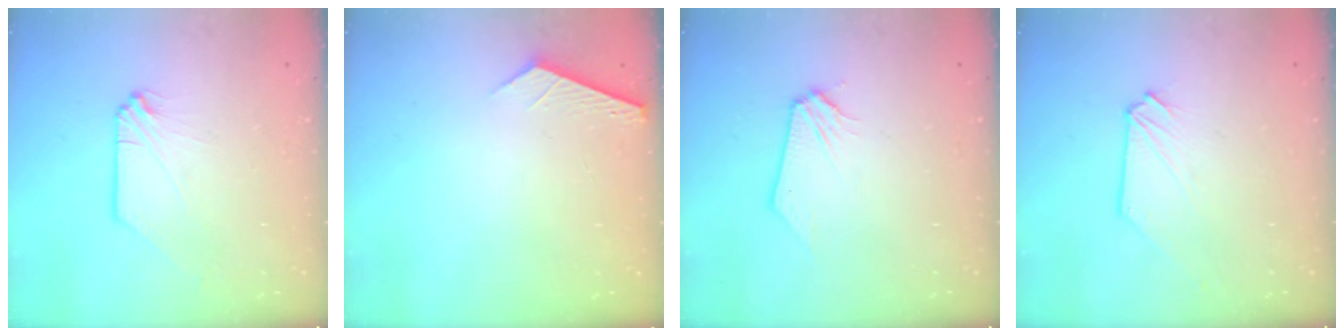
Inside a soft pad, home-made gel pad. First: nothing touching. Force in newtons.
{"total": 2.7, "press": 2.7, "slide": 0.3}
{"total": 0.0}
{"total": 0.0}